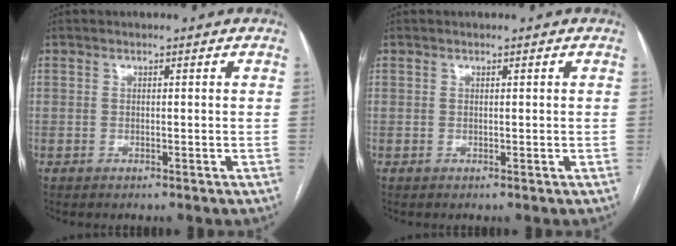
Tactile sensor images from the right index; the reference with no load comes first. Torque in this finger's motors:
{"motor_torque": [0.15, 0.06, 0.00, 0.01]}